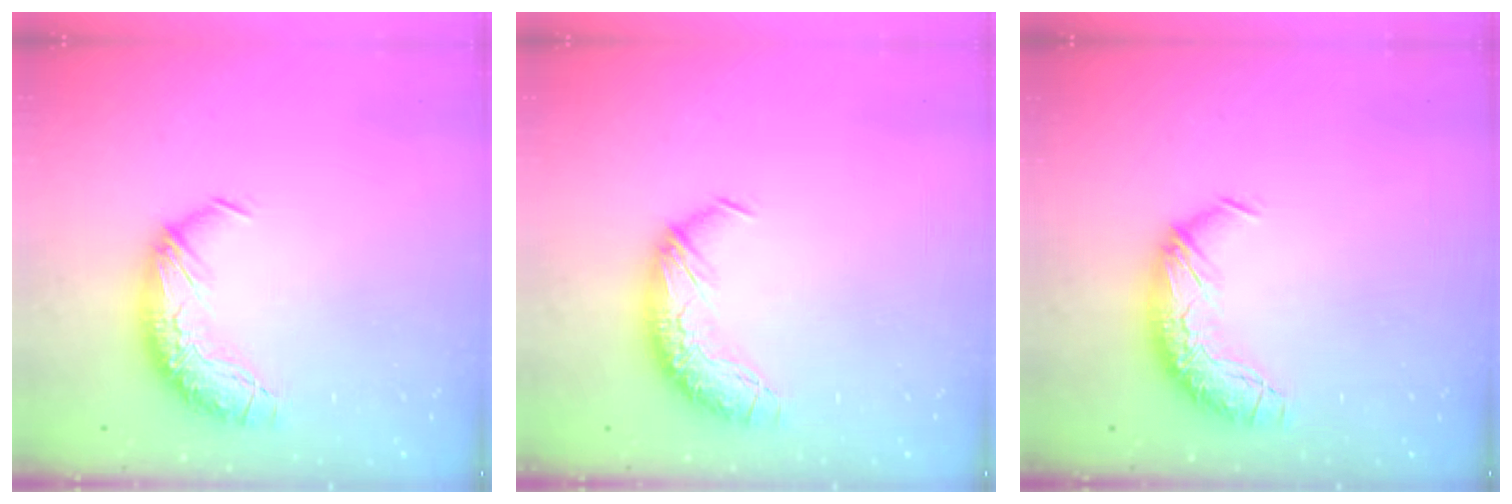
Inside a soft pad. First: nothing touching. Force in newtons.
{"total": 0.0}
{"total": 0.0}